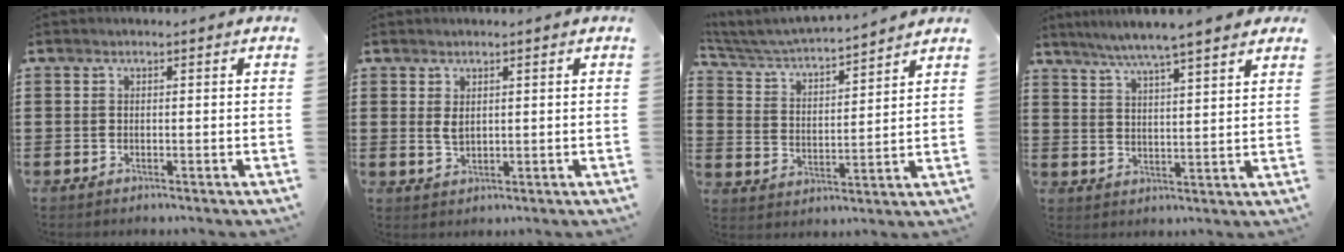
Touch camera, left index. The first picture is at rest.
{"total": 2.0, "force": [1.0, 1.0, 1.4], "torque": [-0.031, 0.003, 0.017]}
{"total": 3.9, "force": [3.8, 0.1, 1.0], "torque": [-0.040, -0.034, 0.056]}
{"total": 5.7, "force": [4.9, -0.5, 2.8], "torque": [-0.070, -0.020, 0.084]}